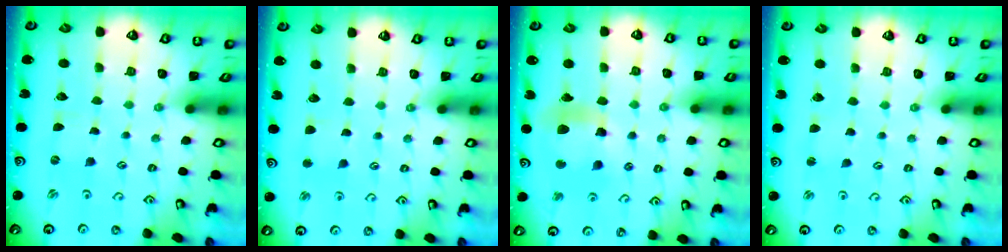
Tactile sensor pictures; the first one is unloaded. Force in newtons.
{"total": 3.1, "press": 3.1, "slide": 0.3}
{"total": 13.9, "press": 13.7, "slide": 2.0}
{"total": 2.1, "press": 2.1, "slide": 0.3}